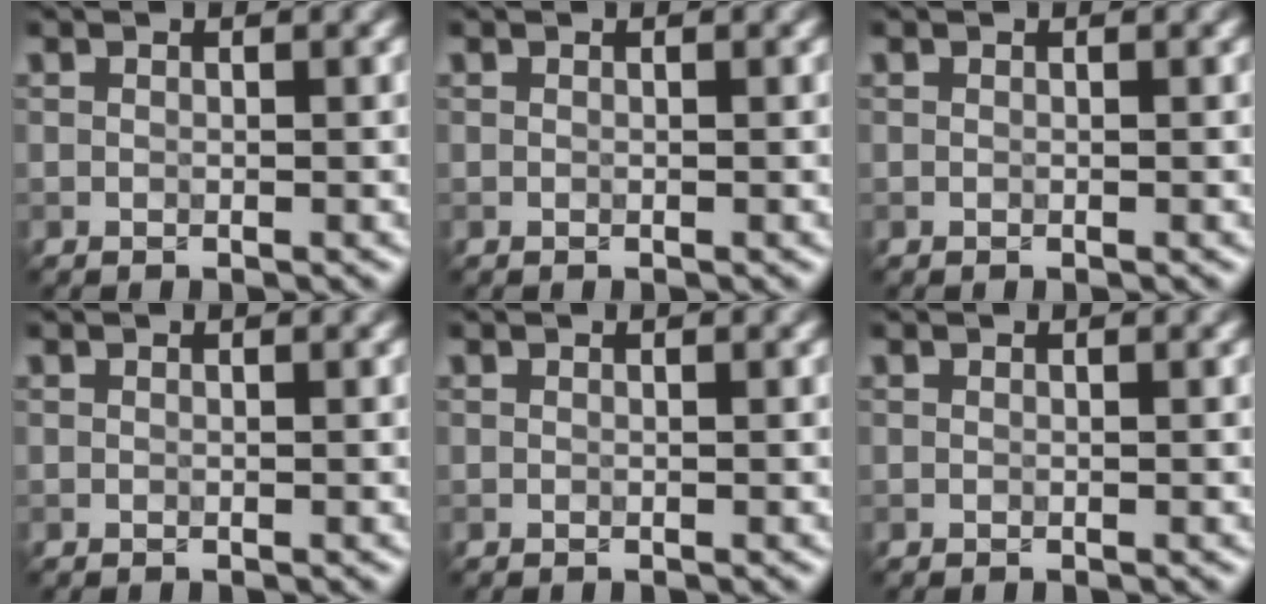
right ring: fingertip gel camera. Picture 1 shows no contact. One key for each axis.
{"total": 0.0}
{"total": 0.0}
{"total": 0.0}
{"total": 0.0}
{"total": 0.0}